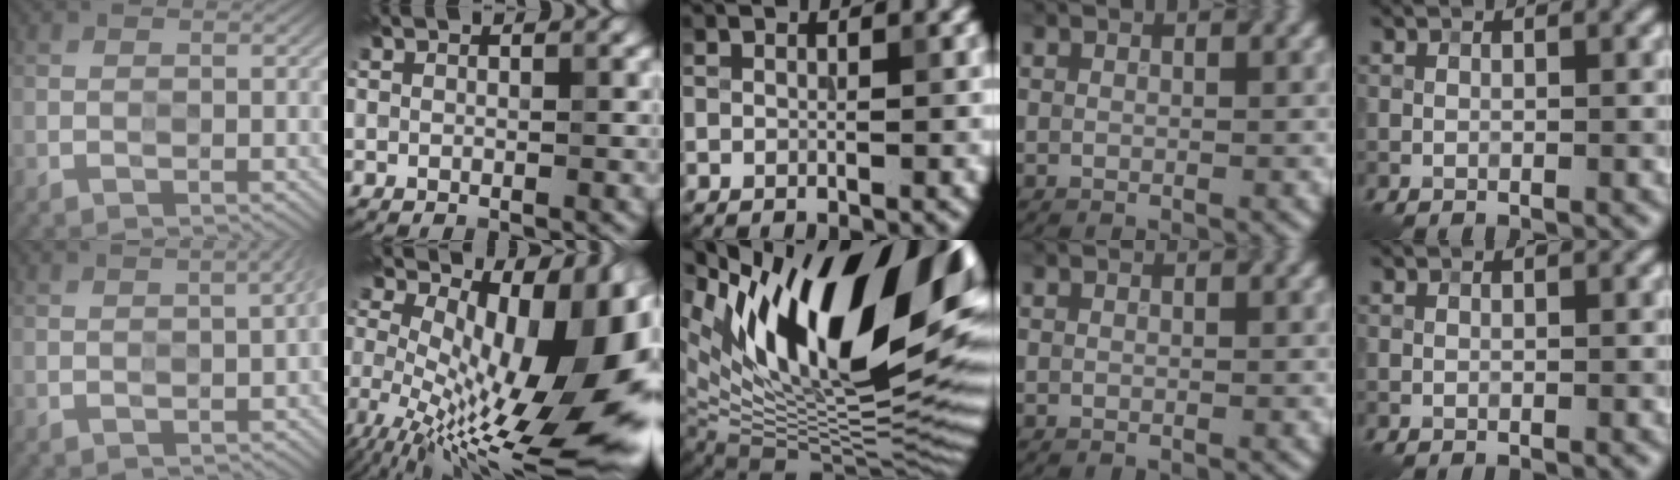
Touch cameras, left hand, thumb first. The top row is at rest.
{"thumb": {"total": 3.2, "force": [-0.2, 1.0, 3.0], "torque": [-0.028, 0.009, 0.001]}, "index": {"total": 15.8, "force": [-1.1, 6.0, 14.6], "torque": [-0.184, -0.009, -0.009]}, "middle": {"total": 18.8, "force": [8.2, 9.0, 14.3], "torque": [-0.228, 0.025, 0.145]}}